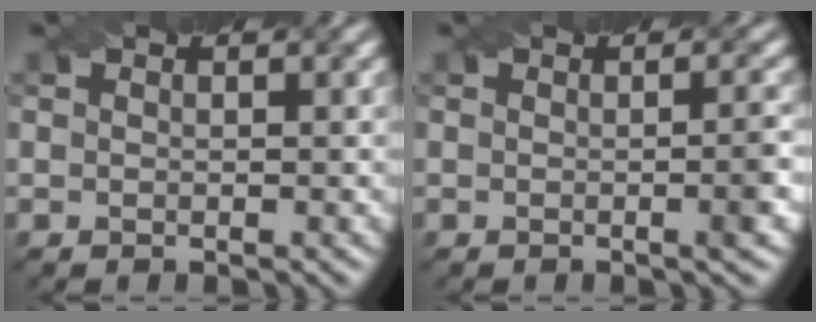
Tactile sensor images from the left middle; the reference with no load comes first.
{"total": 2.4, "force": [-0.4, 0.4, 2.3], "torque": [-0.025, 0.000, -0.008]}